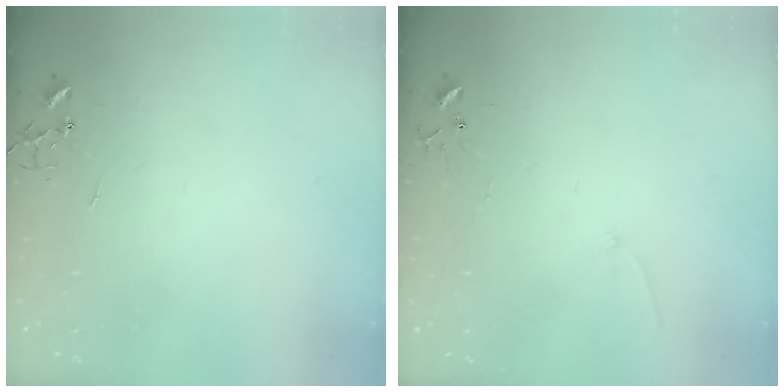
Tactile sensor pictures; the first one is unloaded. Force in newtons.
{"total": 6.0, "press": 5.9, "slide": 0.8}